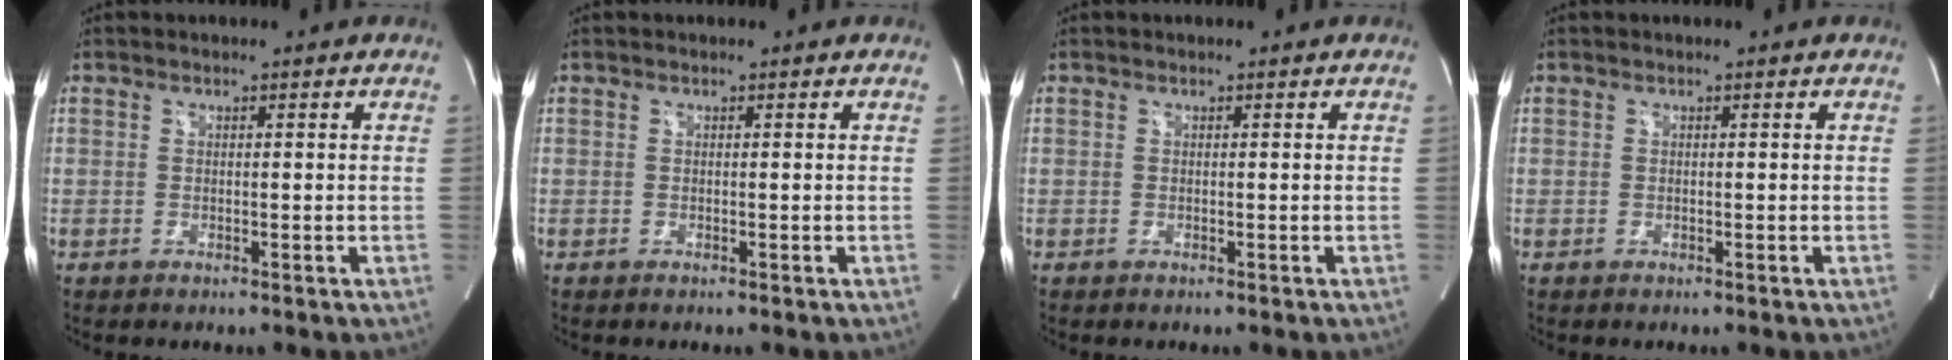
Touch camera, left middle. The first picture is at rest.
{"total": 0.0}
{"total": 0.0}
{"total": 0.0}